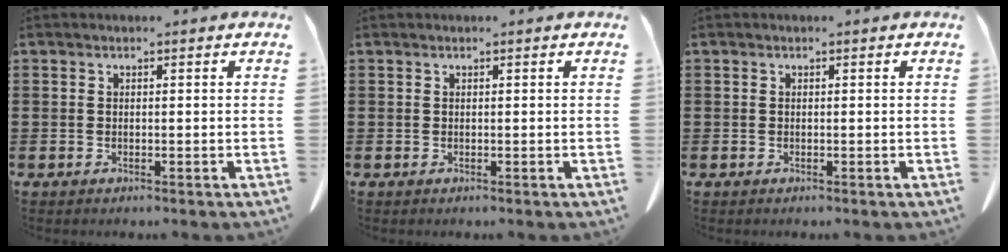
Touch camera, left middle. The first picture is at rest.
{"total": 0.0}
{"total": 0.0}